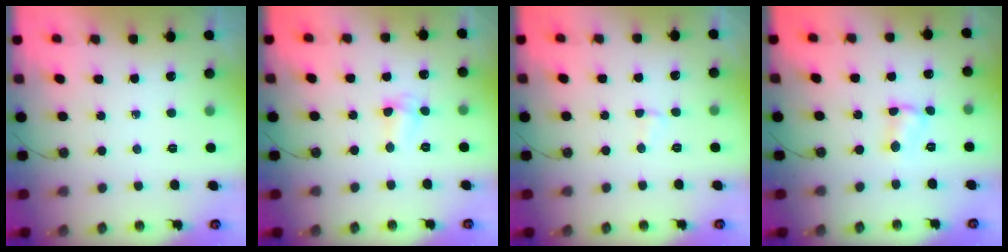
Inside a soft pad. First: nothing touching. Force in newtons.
{"total": 2.7, "press": 2.6, "slide": 0.5}
{"total": 2.3, "press": 2.3, "slide": 0.5}
{"total": 3.6, "press": 3.6, "slide": 0.4}